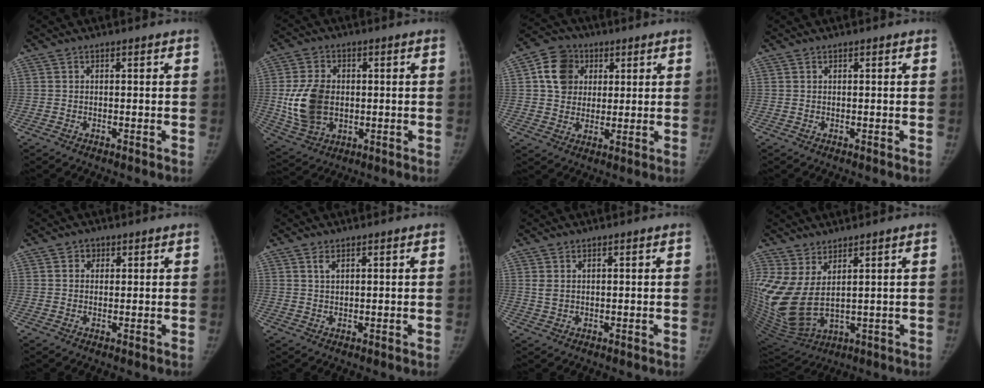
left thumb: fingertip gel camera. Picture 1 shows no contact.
{"total": 11.9, "force": [0.0, 8.5, 8.2], "torque": [-0.144, -0.002, 0.011]}
{"total": 9.6, "force": [2.8, 8.3, 4.2], "torque": [-0.048, -0.003, 0.042]}
{"total": 0.0}
{"total": 2.1, "force": [1.0, 1.8, 0.5], "torque": [0.009, -0.003, 0.010]}
{"total": 2.0, "force": [1.2, 1.0, 1.2], "torque": [-0.021, -0.005, 0.027]}
{"total": 1.8, "force": [1.0, 1.1, 1.1], "torque": [-0.022, -0.001, 0.027]}
{"total": 13.3, "force": [3.5, 6.5, 11.0], "torque": [-0.251, -0.031, 0.095]}